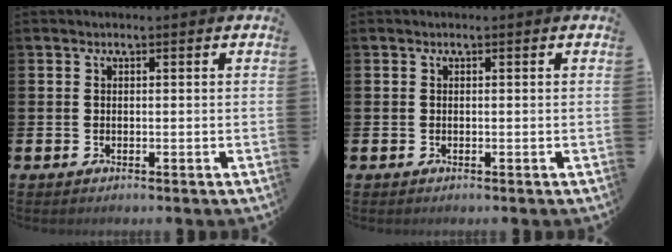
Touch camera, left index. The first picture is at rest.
{"total": 0.0}